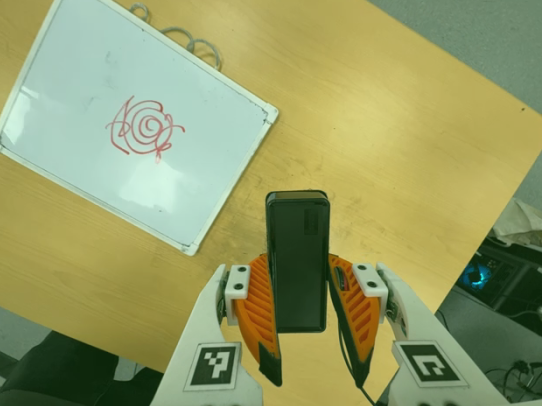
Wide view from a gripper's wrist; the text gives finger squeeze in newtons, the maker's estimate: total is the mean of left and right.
{"total": 4.3, "left": 3.2, "right": 5.4}